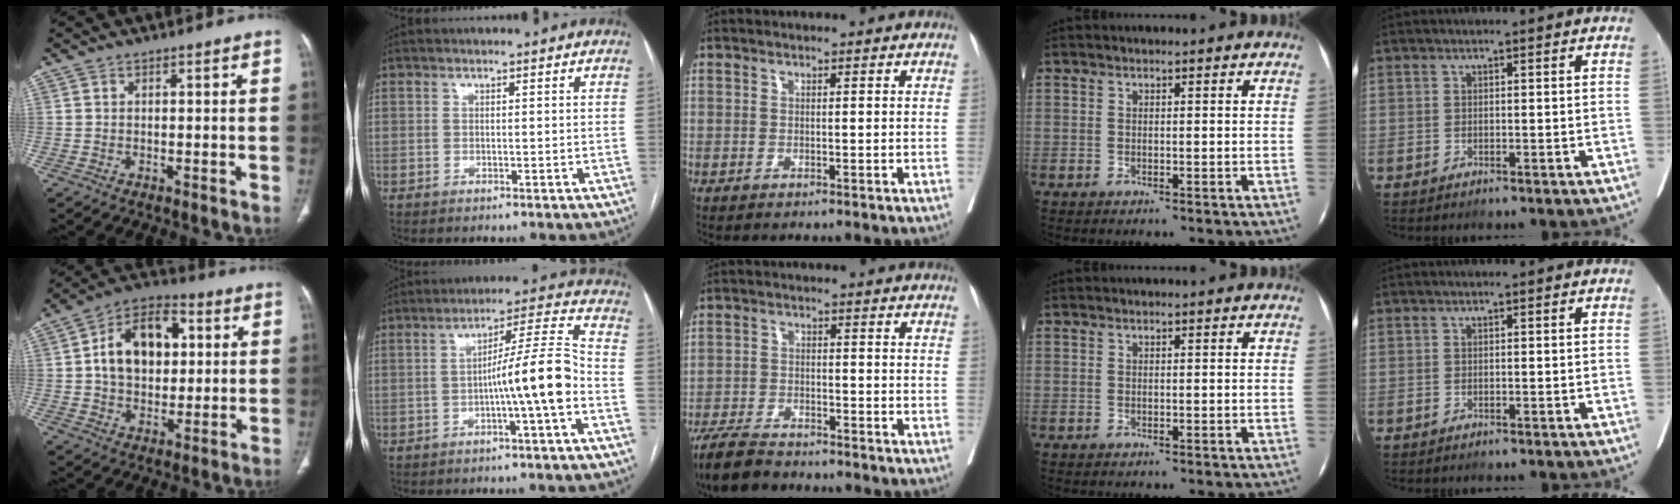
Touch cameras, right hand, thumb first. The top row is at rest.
{"thumb": {"total": 15.3, "force": [2.5, 10.3, 11.1], "torque": [-0.148, 0.014, 0.034]}, "index": {"total": 9.8, "force": [-2.8, -0.8, 9.3], "torque": [-0.146, 0.021, -0.045]}, "middle": {"total": 7.4, "force": [-6.6, 1.4, 3.0], "torque": [-0.055, -0.021, -0.120]}}